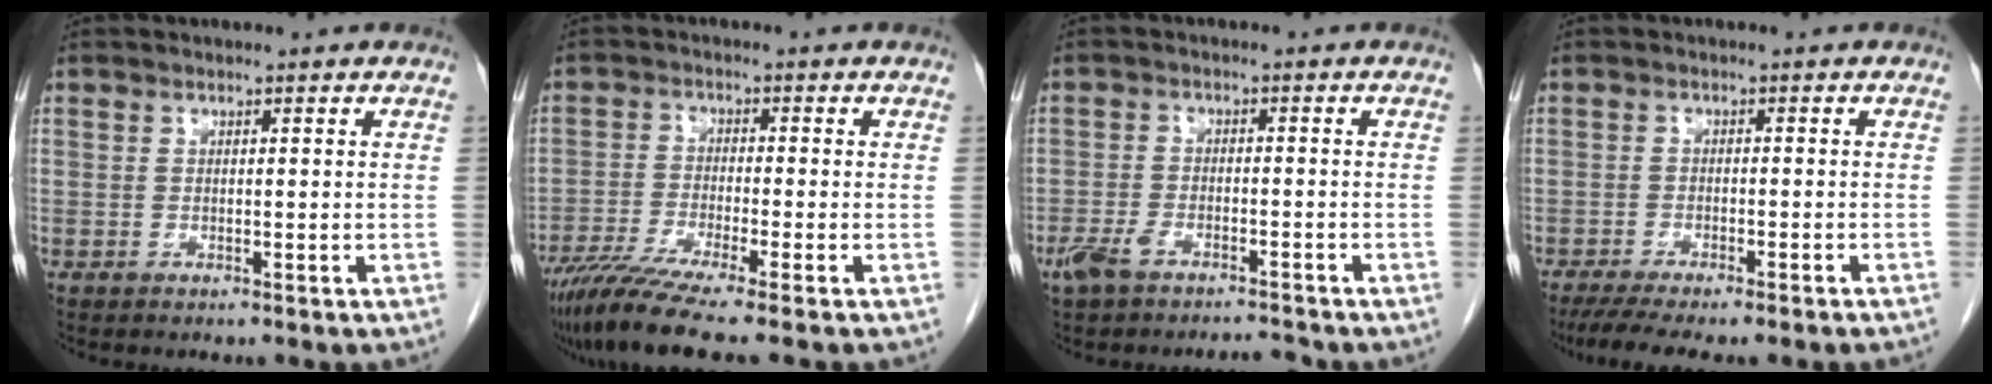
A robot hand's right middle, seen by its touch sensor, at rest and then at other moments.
{"total": 8.6, "force": [-6.6, -0.9, 5.3], "torque": [-0.090, -0.028, -0.114]}
{"total": 5.1, "force": [-4.2, 1.4, 2.6], "torque": [-0.055, 0.000, -0.075]}
{"total": 9.4, "force": [-7.7, 0.8, 5.2], "torque": [-0.065, -0.011, -0.112]}